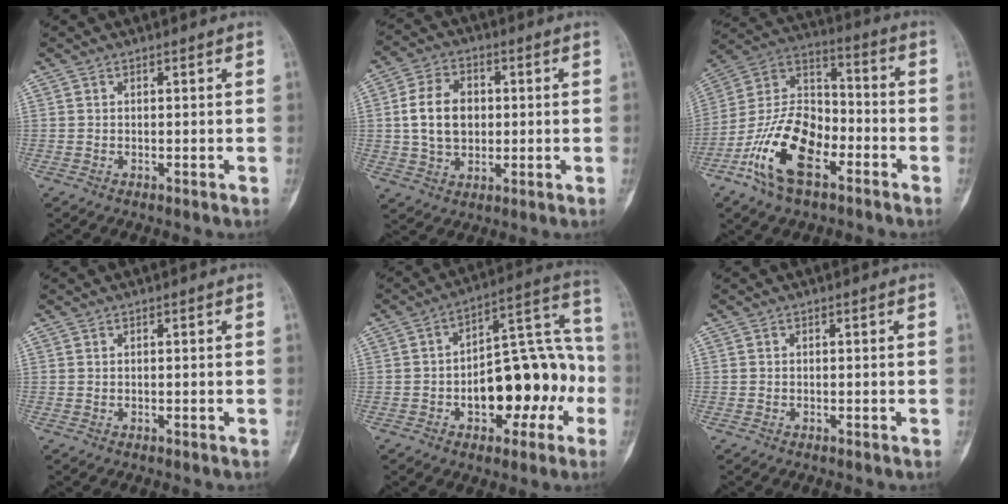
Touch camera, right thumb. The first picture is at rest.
{"total": 10.3, "force": [0.6, 7.5, 7.1], "torque": [-0.110, 0.008, 0.011]}
{"total": 18.3, "force": [-8.4, 9.8, 12.9], "torque": [-0.226, 0.061, -0.162]}
{"total": 0.0}
{"total": 19.1, "force": [-4.6, 10.2, 15.4], "torque": [-0.180, 0.065, -0.060]}
{"total": 0.0}